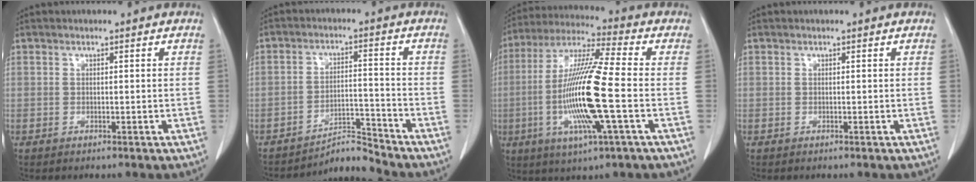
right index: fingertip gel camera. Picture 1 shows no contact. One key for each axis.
{"total": 4.5, "fx": -4.4, "fy": -0.5, "fz": -1.0, "tx": 0.019, "ty": 0.014, "tz": -0.068}
{"total": 16.8, "fx": -3.1, "fy": 0.5, "fz": 16.5, "tx": -0.335, "ty": -0.011, "tz": -0.067}
{"total": 0.0}